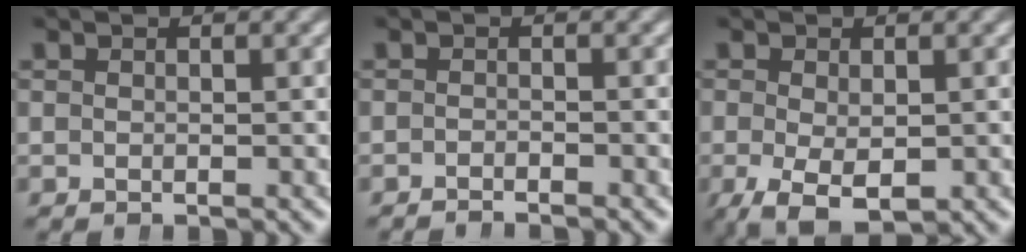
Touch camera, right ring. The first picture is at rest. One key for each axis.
{"total": 1.5, "fx": -1.5, "fy": -0.2, "fz": -0.1, "tx": -0.002, "ty": -0.009, "tz": -0.024}
{"total": 6.2, "fx": -3.5, "fy": 3.1, "fz": 4.0, "tx": -0.091, "ty": -0.052, "tz": -0.028}